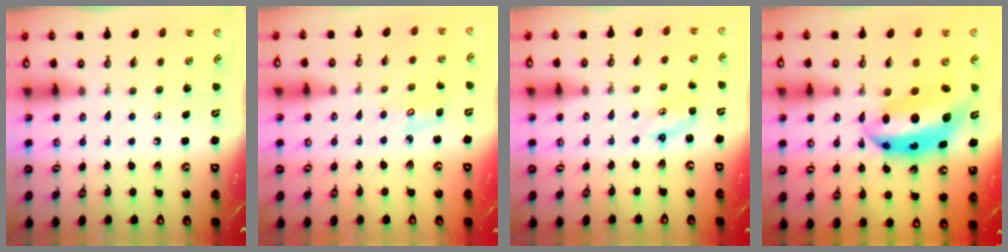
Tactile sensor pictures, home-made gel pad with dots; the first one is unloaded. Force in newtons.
{"total": 3.8, "press": 3.8, "slide": 0.3}
{"total": 2.8, "press": 2.8, "slide": 0.3}
{"total": 12.0, "press": 11.9, "slide": 1.3}